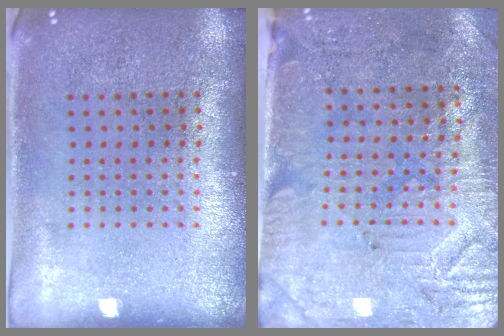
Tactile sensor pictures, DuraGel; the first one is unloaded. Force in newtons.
{"total": 3.1, "press": 2.8, "slide": 1.4}